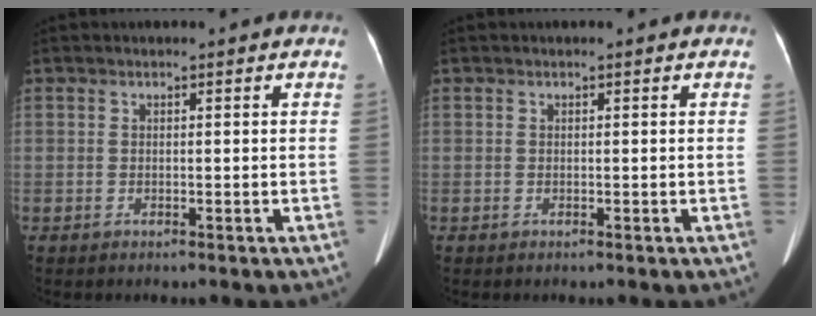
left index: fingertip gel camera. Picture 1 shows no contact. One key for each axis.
{"total": 0.0}